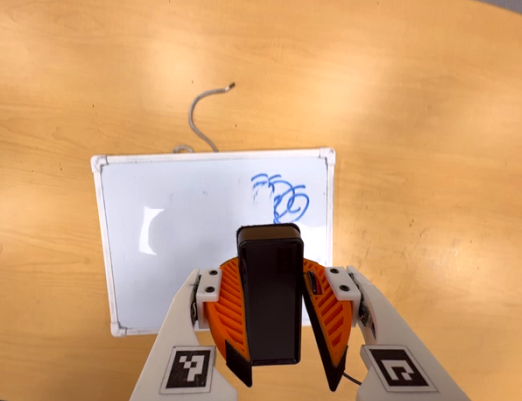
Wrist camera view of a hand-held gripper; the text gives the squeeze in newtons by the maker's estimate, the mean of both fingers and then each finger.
{"total": 8.9, "left": 9.1, "right": 8.6}